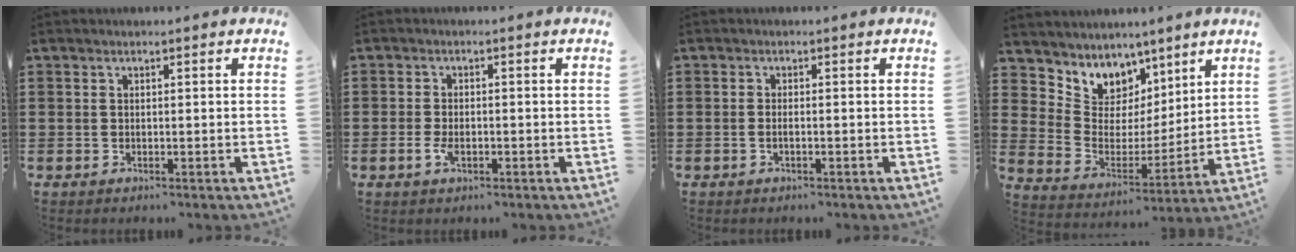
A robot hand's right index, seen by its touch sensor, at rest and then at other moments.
{"total": 2.5, "force": [-0.6, 1.1, 2.1], "torque": [-0.054, -0.008, -0.012]}
{"total": 0.8, "force": [-0.1, 0.0, 0.8], "torque": [-0.016, -0.007, 0.000]}
{"total": 6.9, "force": [5.1, 4.5, -1.2], "torque": [-0.032, -0.057, 0.094]}